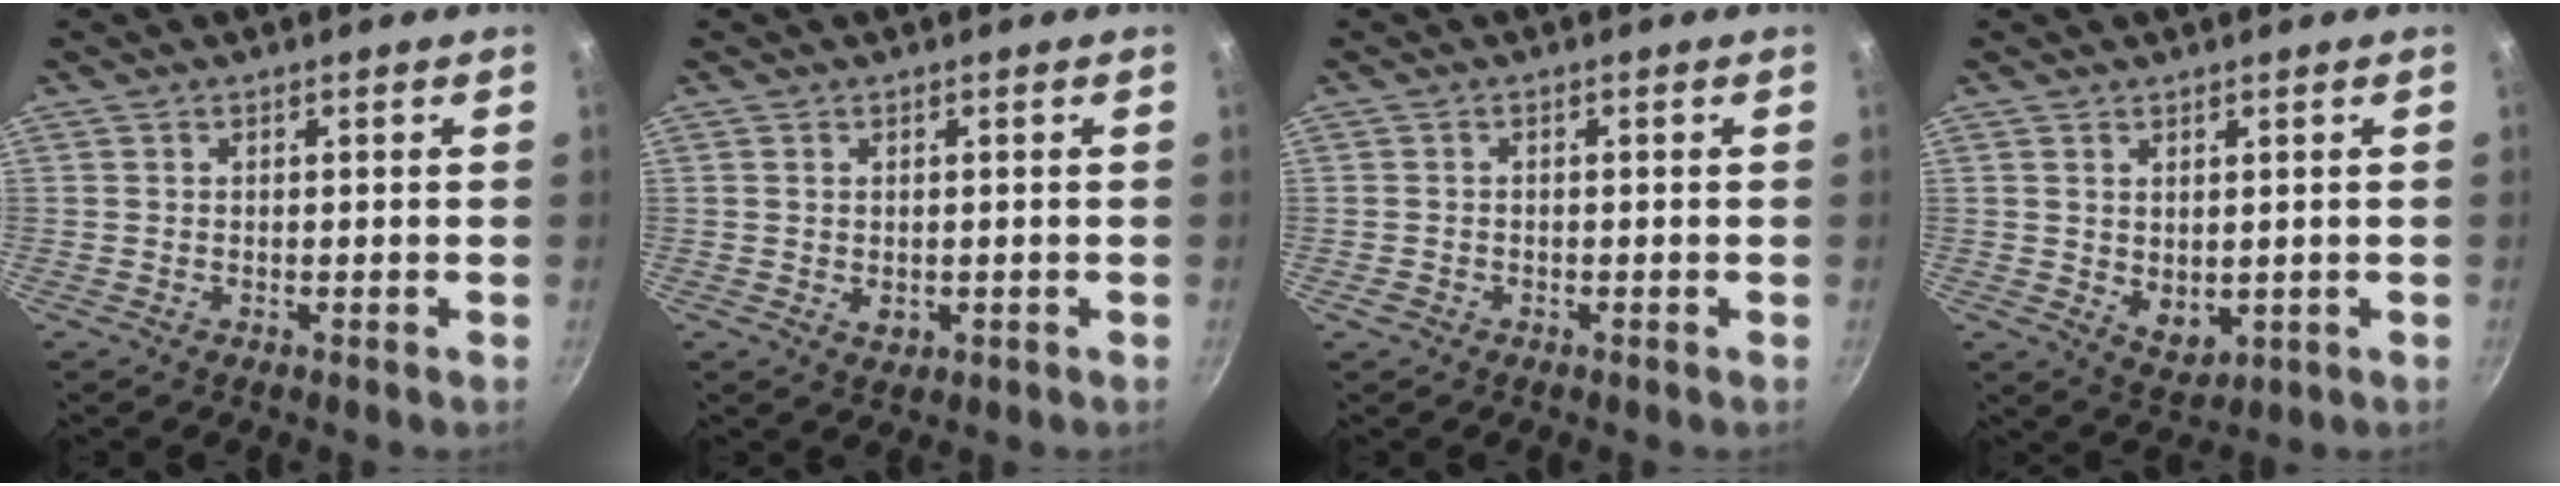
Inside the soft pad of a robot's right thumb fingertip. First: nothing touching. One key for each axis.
{"total": 2.1, "fx": -0.1, "fy": 1.5, "fz": 1.4, "tx": -0.022, "ty": -0.003, "tz": 0.001}
{"total": 1.4, "fx": -0.8, "fy": 1.1, "fz": 0.5, "tx": -0.011, "ty": 0.005, "tz": -0.011}
{"total": 4.9, "fx": 0.8, "fy": 3.3, "fz": 3.5, "tx": -0.046, "ty": -0.017, "tz": 0.024}